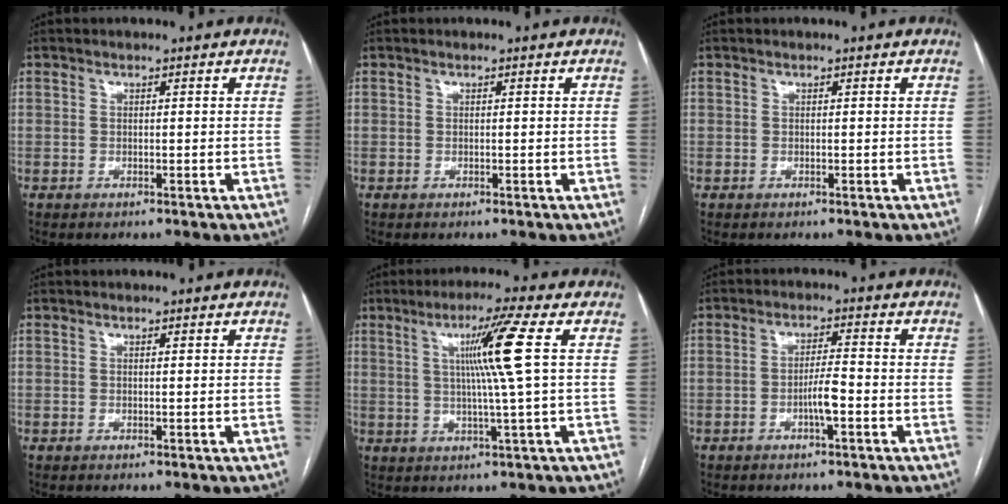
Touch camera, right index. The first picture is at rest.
{"total": 0.0}
{"total": 0.0}
{"total": 0.0}
{"total": 8.7, "force": [2.0, -2.3, 8.1], "torque": [-0.142, 0.001, 0.041]}
{"total": 3.8, "force": [-1.4, 0.4, 3.5], "torque": [-0.065, 0.000, -0.025]}